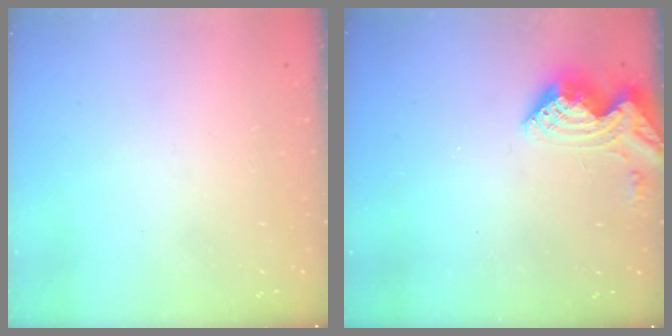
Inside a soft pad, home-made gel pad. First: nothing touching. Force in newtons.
{"total": 11.1, "press": 11.1, "slide": 0.8}